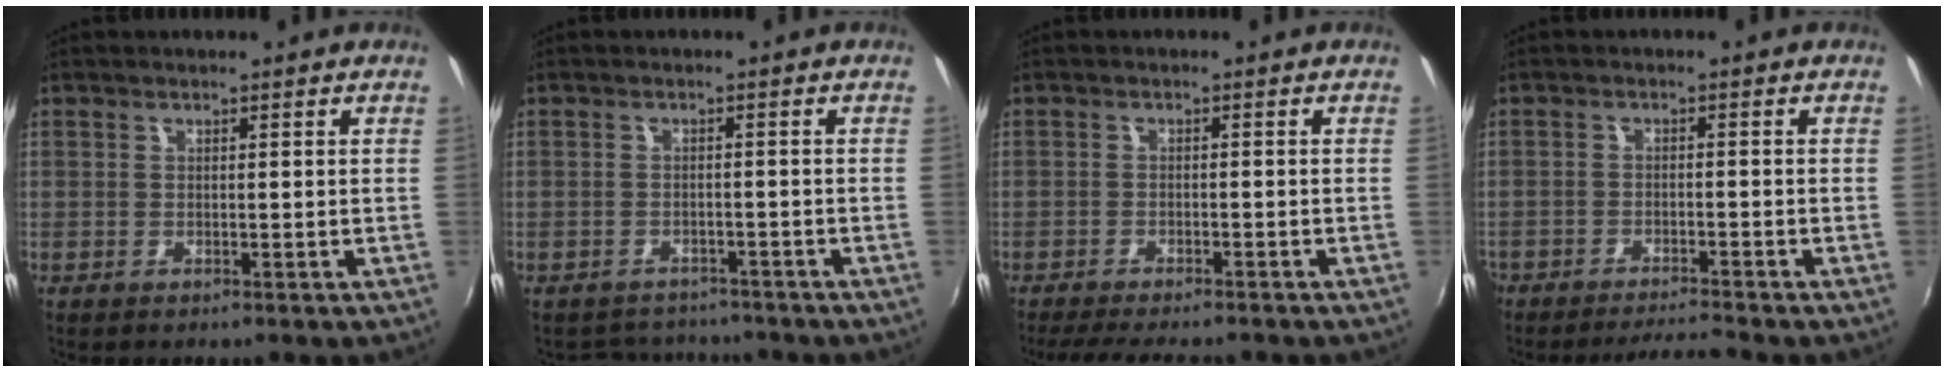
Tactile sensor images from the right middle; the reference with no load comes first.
{"total": 6.7, "force": [-6.2, 2.5, 1.0], "torque": [-0.030, 0.006, -0.087]}
{"total": 9.2, "force": [-8.0, 1.5, 4.3], "torque": [-0.096, -0.018, -0.124]}
{"total": 4.6, "force": [-4.4, -0.1, 1.2], "torque": [-0.041, -0.001, -0.076]}